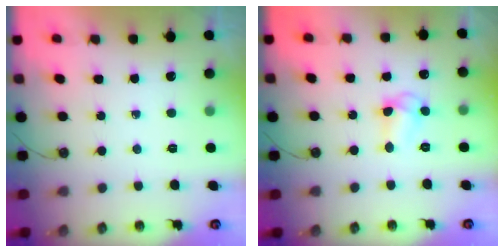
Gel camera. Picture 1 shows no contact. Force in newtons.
{"total": 6.5, "press": 6.5, "slide": 0.5}